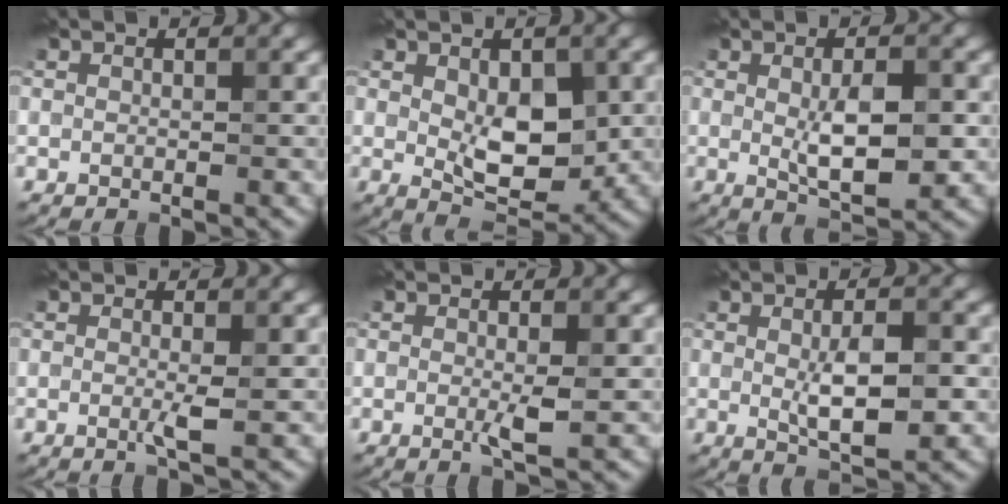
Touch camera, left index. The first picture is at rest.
{"total": 6.1, "force": [0.3, 3.5, 5.1], "torque": [-0.087, -0.012, 0.012]}
{"total": 5.3, "force": [-0.1, 1.9, 4.9], "torque": [-0.087, -0.007, 0.001]}
{"total": 1.3, "force": [-0.3, -0.1, 1.2], "torque": [-0.026, -0.007, -0.007]}
{"total": 1.6, "force": [-0.3, 0.0, 1.6], "torque": [-0.030, -0.008, -0.007]}
{"total": 4.8, "force": [-0.3, 1.7, 4.5], "torque": [-0.082, -0.005, -0.002]}